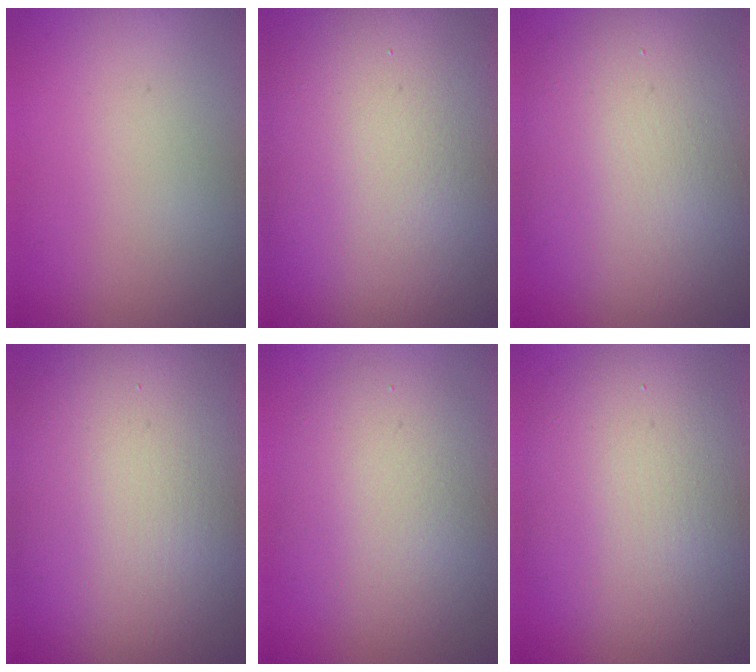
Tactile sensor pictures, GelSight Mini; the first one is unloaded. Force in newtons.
{"total": 17.9, "press": 17.9, "slide": 1.2}
{"total": 11.3, "press": 11.3, "slide": 0.7}
{"total": 16.8, "press": 16.8, "slide": 0.8}
{"total": 6.7, "press": 6.7, "slide": 0.2}
{"total": 10.0, "press": 10.0, "slide": 0.4}